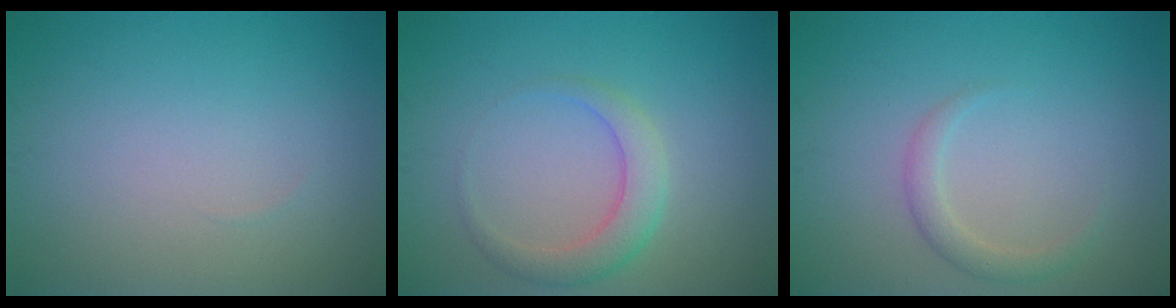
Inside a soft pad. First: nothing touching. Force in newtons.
{"total": 2.9, "press": 2.9, "slide": 0.1}
{"total": 1.6, "press": 1.6, "slide": 0.1}